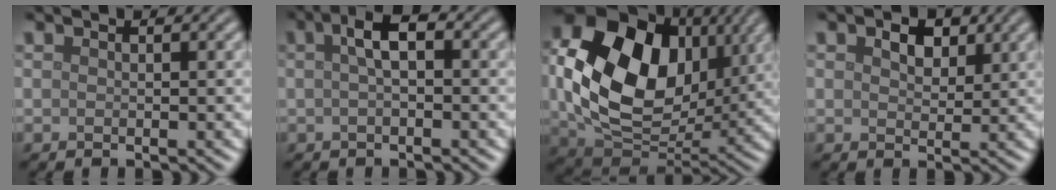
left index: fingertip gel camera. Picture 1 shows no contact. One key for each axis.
{"total": 2.9, "fx": 0.5, "fy": 1.0, "fz": 2.7, "tx": -0.047, "ty": 0.011, "tz": 0.002}
{"total": 14.8, "fx": 2.6, "fy": 10.7, "fz": 9.8, "tx": -0.198, "ty": 0.001, "tz": 0.049}
{"total": 2.2, "fx": 1.1, "fy": 1.4, "fz": 1.2, "tx": -0.022, "ty": 0.001, "tz": 0.015}